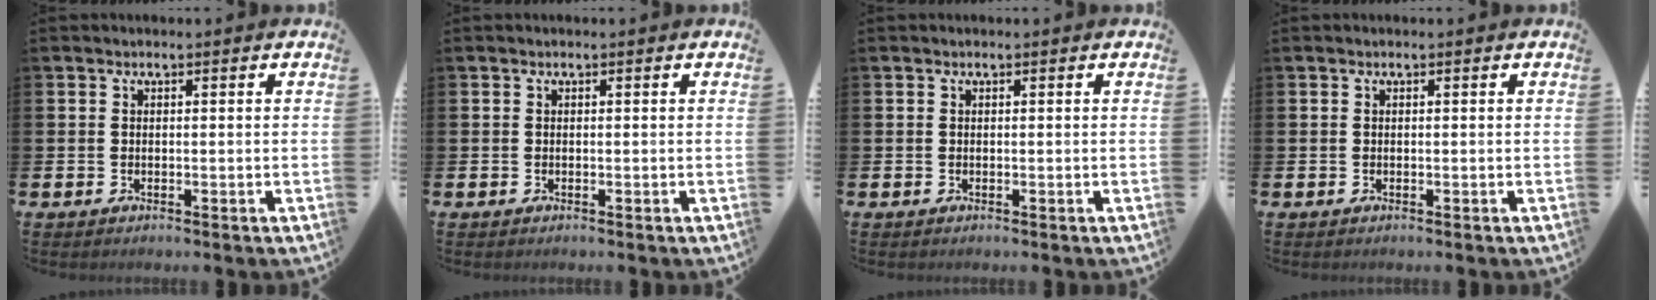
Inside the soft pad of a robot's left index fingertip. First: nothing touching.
{"total": 0.0}
{"total": 0.0}
{"total": 0.0}